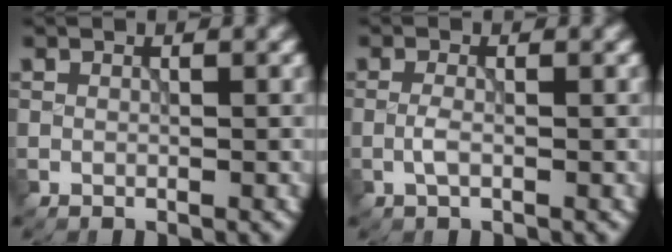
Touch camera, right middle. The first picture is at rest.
{"total": 1.2, "force": [-0.4, 0.4, 1.0], "torque": [-0.024, 0.002, -0.012]}